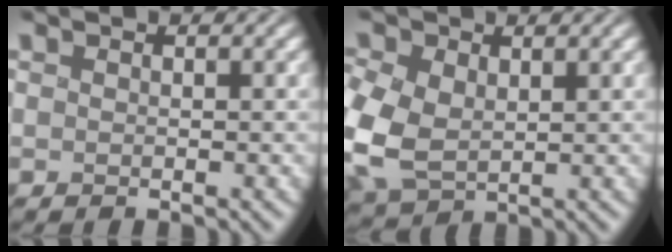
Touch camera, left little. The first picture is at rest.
{"total": 7.9, "force": [-0.2, 5.3, 5.8], "torque": [-0.172, -0.004, -0.001]}